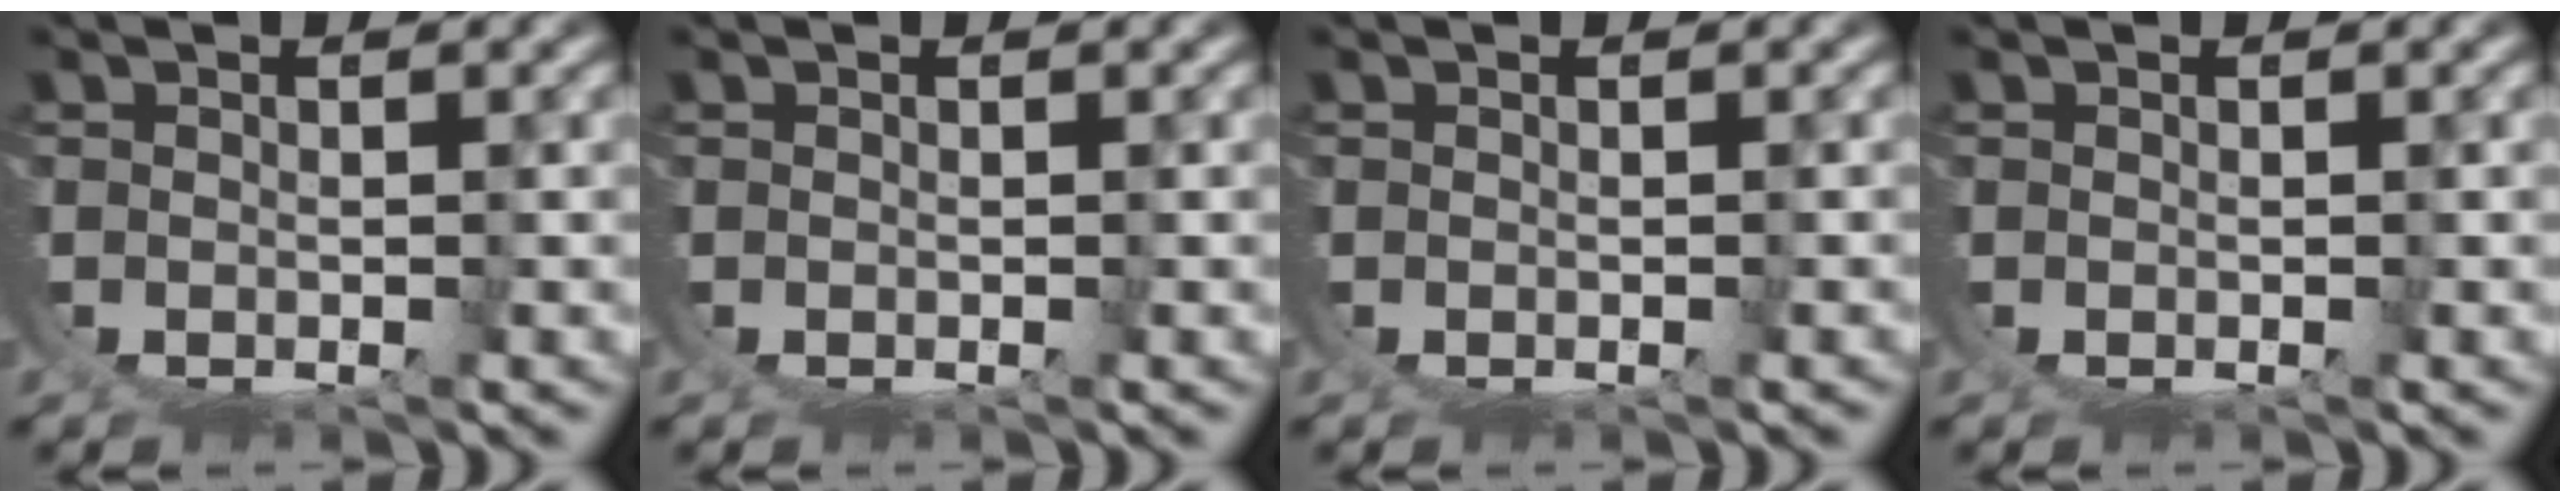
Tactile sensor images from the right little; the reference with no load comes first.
{"total": 0.0}
{"total": 0.0}
{"total": 0.0}